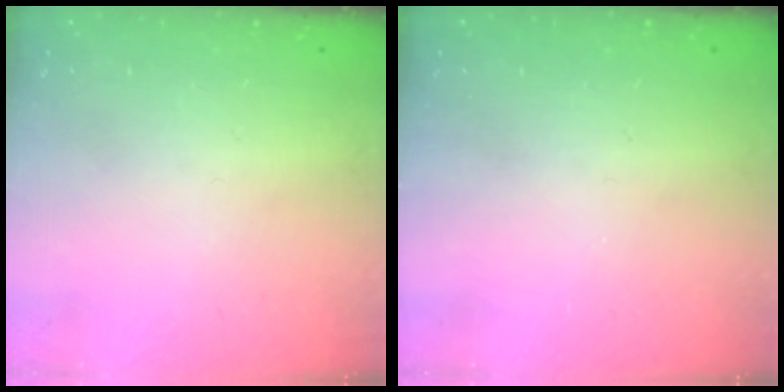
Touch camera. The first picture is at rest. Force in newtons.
{"total": 0.0}